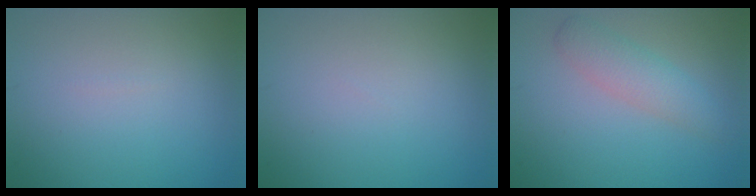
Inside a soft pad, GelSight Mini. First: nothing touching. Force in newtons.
{"total": 0.0}
{"total": 2.8, "press": 2.8, "slide": 0.1}